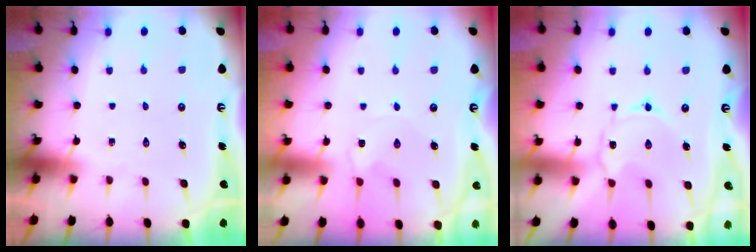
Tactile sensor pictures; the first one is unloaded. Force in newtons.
{"total": 1.4, "press": 1.3, "slide": 0.3}
{"total": 2.2, "press": 2.2, "slide": 0.3}